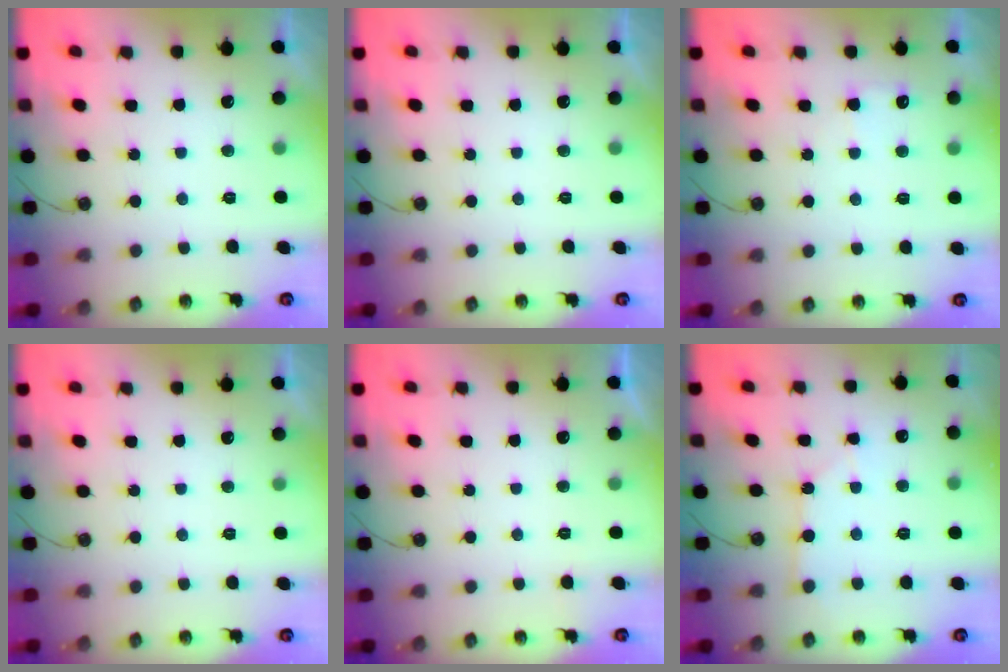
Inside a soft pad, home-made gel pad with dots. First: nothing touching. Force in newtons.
{"total": 0.0}
{"total": 3.9, "press": 3.9, "slide": 0.5}
{"total": 0.0}
{"total": 0.0}
{"total": 2.3, "press": 2.2, "slide": 0.3}